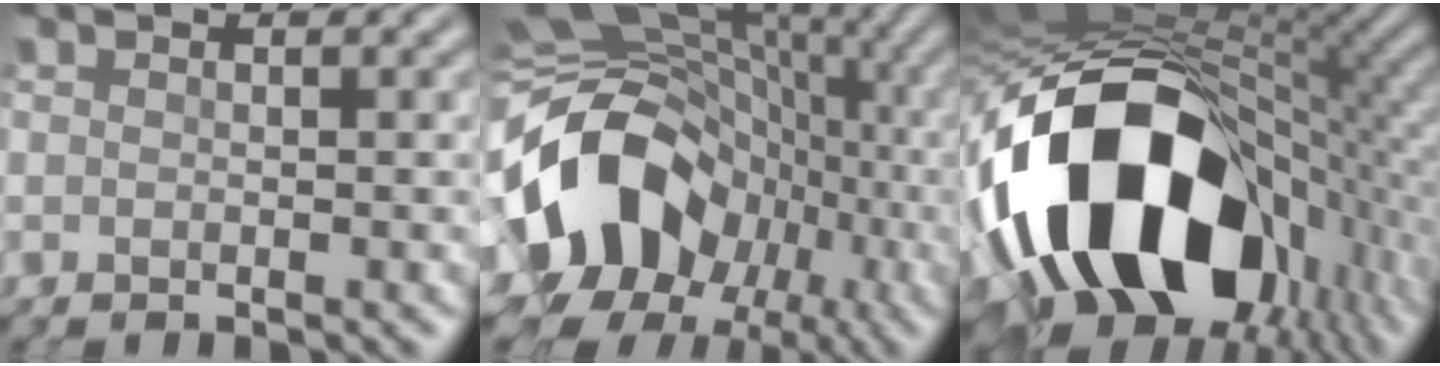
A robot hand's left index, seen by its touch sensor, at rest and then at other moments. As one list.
[{"total": 14.9, "force": [-4.7, 11.6, 8.1], "torque": [-0.159, -0.006, -0.086]}, {"total": 18.4, "force": [-4.9, 11.4, 13.6], "torque": [-0.253, -0.014, -0.075]}]